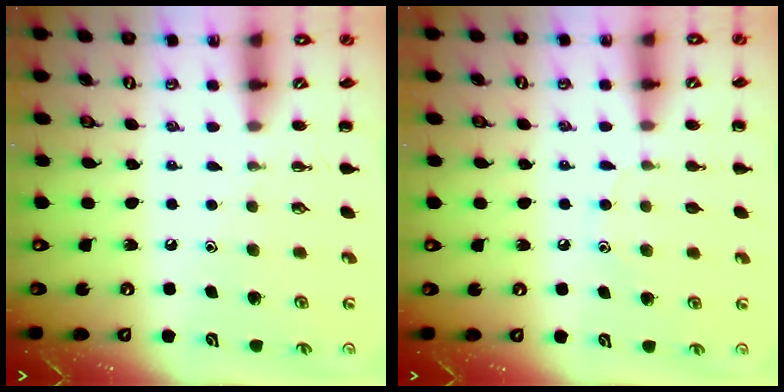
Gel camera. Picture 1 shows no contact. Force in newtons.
{"total": 5.9, "press": 5.6, "slide": 1.9}